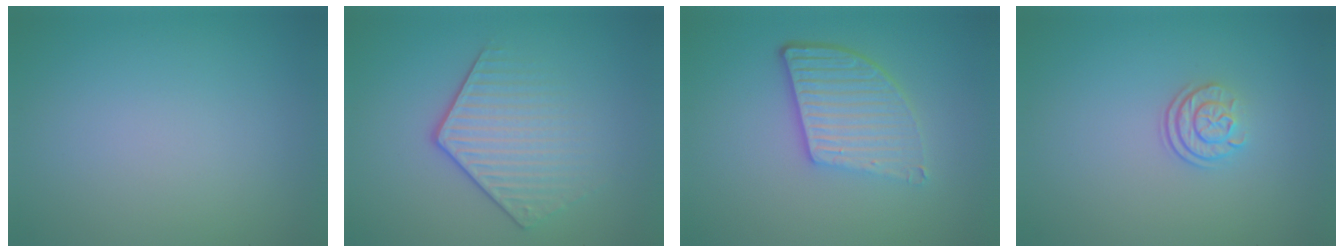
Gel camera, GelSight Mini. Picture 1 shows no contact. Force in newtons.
{"total": 4.1, "press": 3.0, "slide": 2.8}
{"total": 5.0, "press": 3.6, "slide": 3.5}
{"total": 2.3, "press": 1.7, "slide": 1.6}